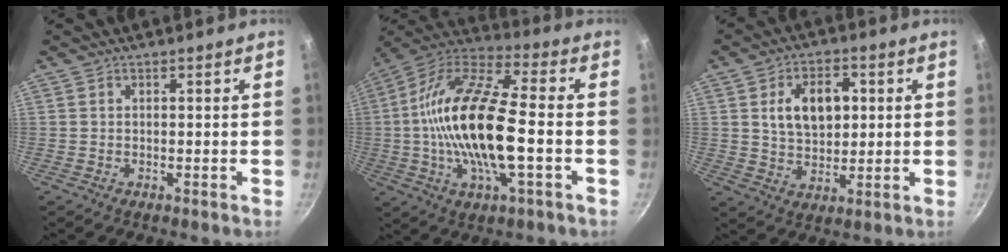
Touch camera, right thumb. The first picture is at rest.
{"total": 22.4, "force": [-2.1, 8.0, 20.8], "torque": [-0.398, 0.029, -0.059]}
{"total": 10.7, "force": [2.2, 7.1, 7.7], "torque": [-0.102, -0.002, 0.038]}